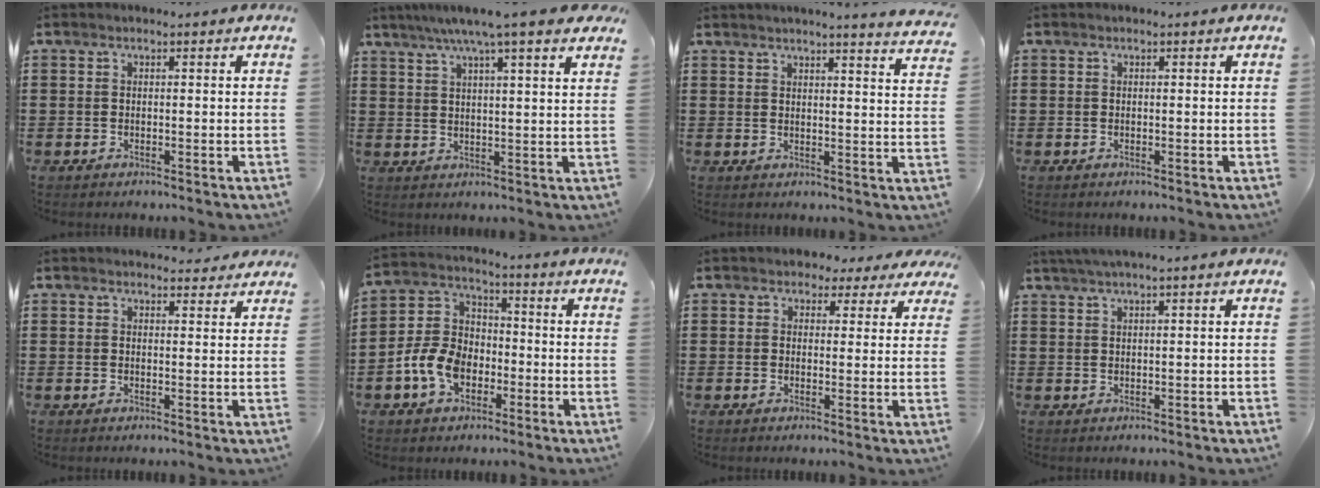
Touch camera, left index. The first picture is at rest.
{"total": 6.5, "force": [5.0, 0.0, 4.2], "torque": [-0.097, -0.010, 0.085]}
{"total": 3.4, "force": [3.2, -0.9, 0.7], "torque": [-0.026, -0.019, 0.055]}
{"total": 0.0}
{"total": 2.3, "force": [2.2, 0.6, 0.3], "torque": [-0.005, -0.004, 0.040]}
{"total": 8.3, "force": [-3.4, 5.8, 4.8], "torque": [-0.135, 0.008, -0.073]}
{"total": 2.4, "force": [1.6, 1.6, 0.6], "torque": [-0.014, 0.004, 0.027]}
{"total": 1.5, "force": [0.7, -0.2, 1.3], "torque": [-0.022, -0.003, 0.014]}